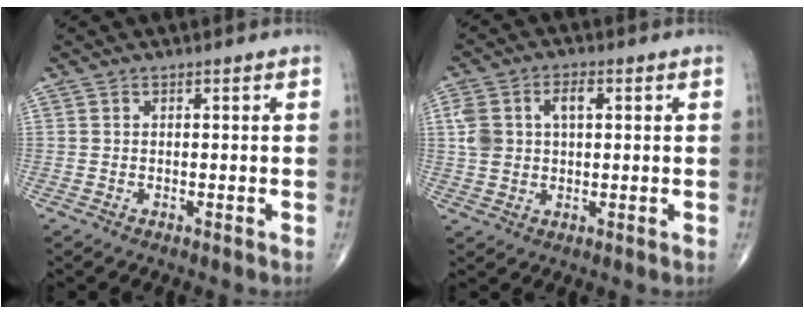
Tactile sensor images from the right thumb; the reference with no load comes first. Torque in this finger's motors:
{"motor_torque": [0.40, 0.54, 0.91, 0.28, 0.14]}